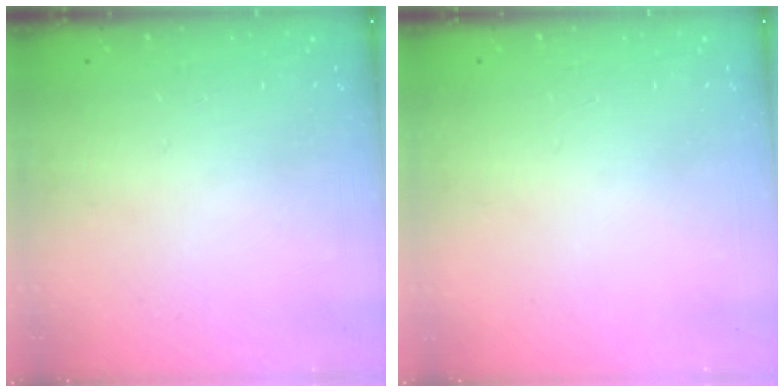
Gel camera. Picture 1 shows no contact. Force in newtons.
{"total": 1.0, "press": 0.0, "slide": 1.0}